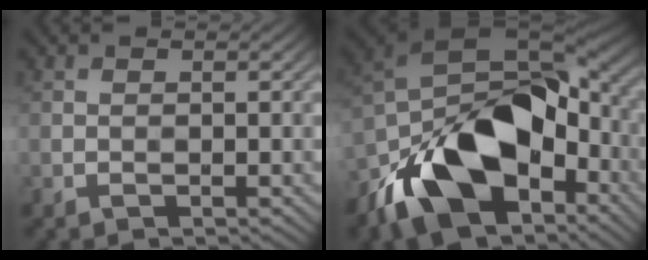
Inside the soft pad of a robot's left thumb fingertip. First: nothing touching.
{"total": 17.1, "force": [-6.5, 9.9, 12.4], "torque": [-0.238, -0.026, -0.110]}